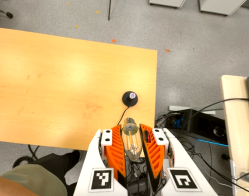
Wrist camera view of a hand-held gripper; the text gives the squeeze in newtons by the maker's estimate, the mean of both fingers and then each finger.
{"total": 19.7, "left": 21.3, "right": 18.0}